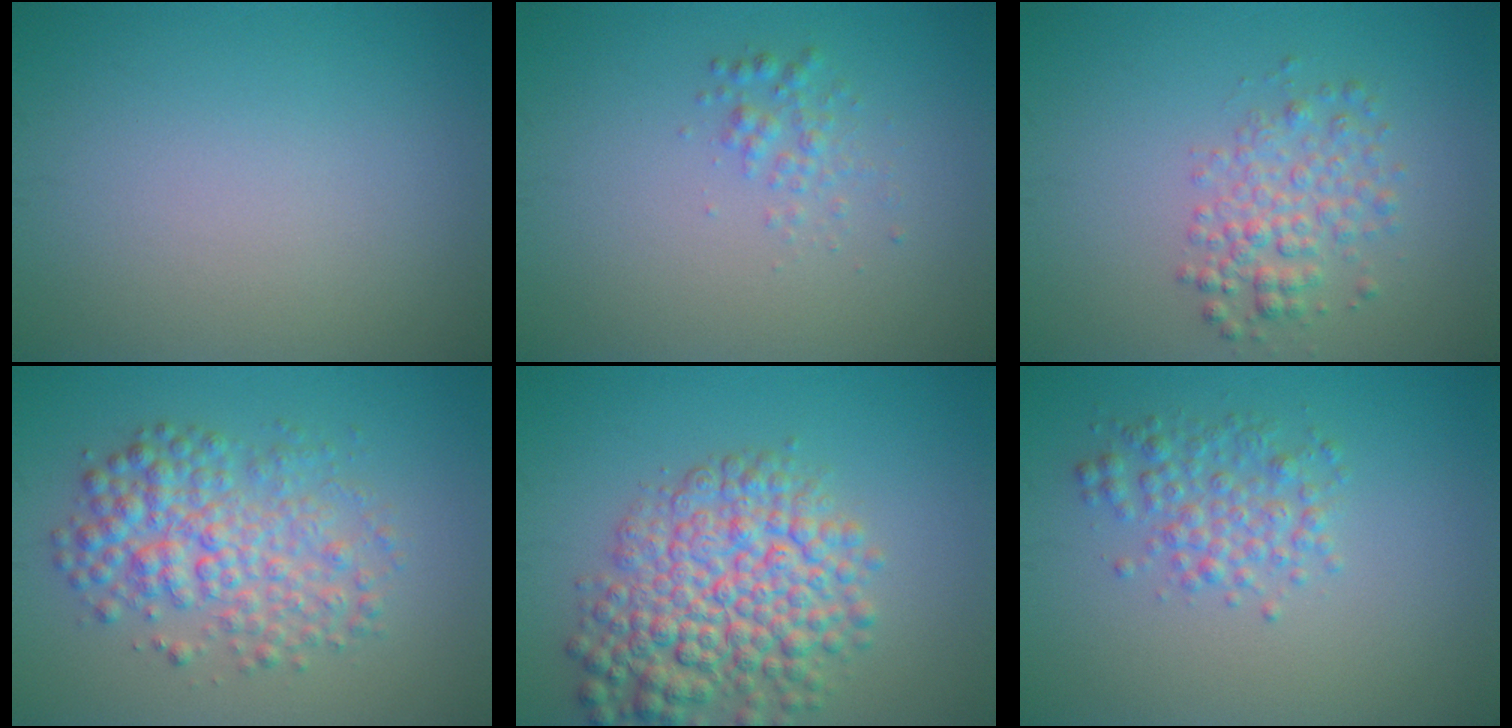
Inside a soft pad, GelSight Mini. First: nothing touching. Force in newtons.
{"total": 1.5, "press": 1.5, "slide": 0.1}
{"total": 3.2, "press": 3.2, "slide": 0.1}
{"total": 5.4, "press": 5.4, "slide": 0.0}
{"total": 7.7, "press": 7.7, "slide": 0.2}
{"total": 2.9, "press": 2.9, "slide": 0.0}